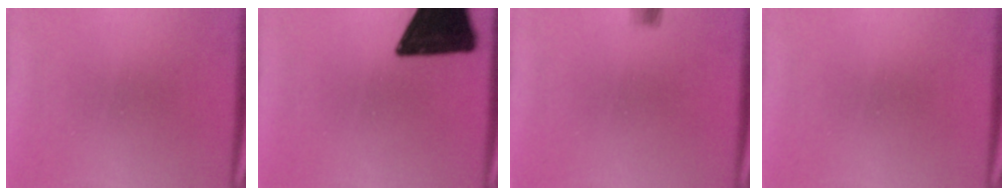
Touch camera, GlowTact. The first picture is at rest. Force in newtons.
{"total": 18.5}
{"total": 1.6}
{"total": 0.0}